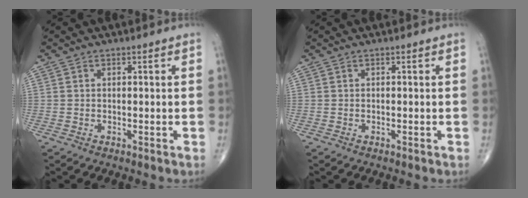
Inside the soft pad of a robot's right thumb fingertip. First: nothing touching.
{"total": 0.0}